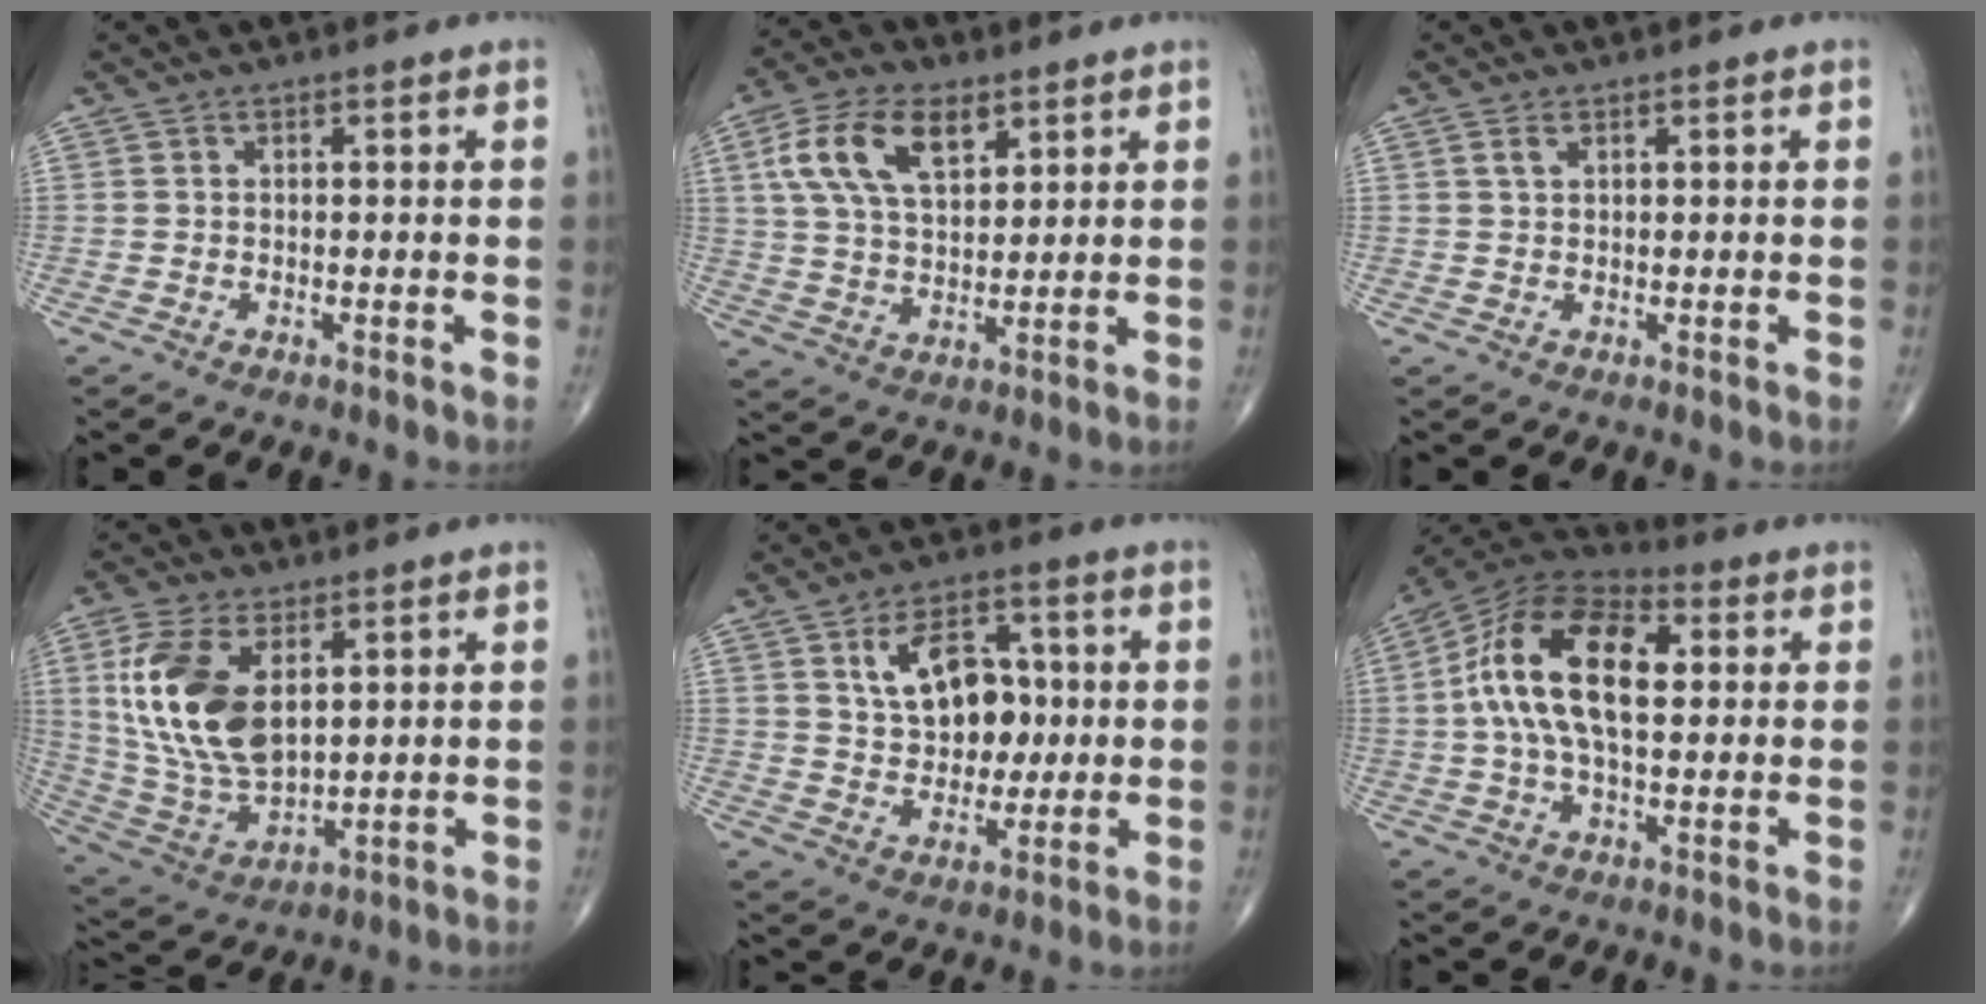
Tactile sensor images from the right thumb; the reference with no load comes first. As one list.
[{"total": 12.8, "force": [5.5, 6.9, 9.3], "torque": [-0.168, -0.007, 0.105]}, {"total": 1.5, "force": [0.8, 0.8, 1.0], "torque": [-0.022, 0.004, 0.019]}, {"total": 17.4, "force": [4.6, 9.7, 13.7], "torque": [-0.269, -0.020, 0.100]}, {"total": 12.4, "force": [2.5, 8.5, 8.7], "torque": [-0.099, 0.001, 0.045]}, {"total": 17.5, "force": [2.4, 9.2, 14.7], "torque": [-0.274, 0.028, 0.035]}]